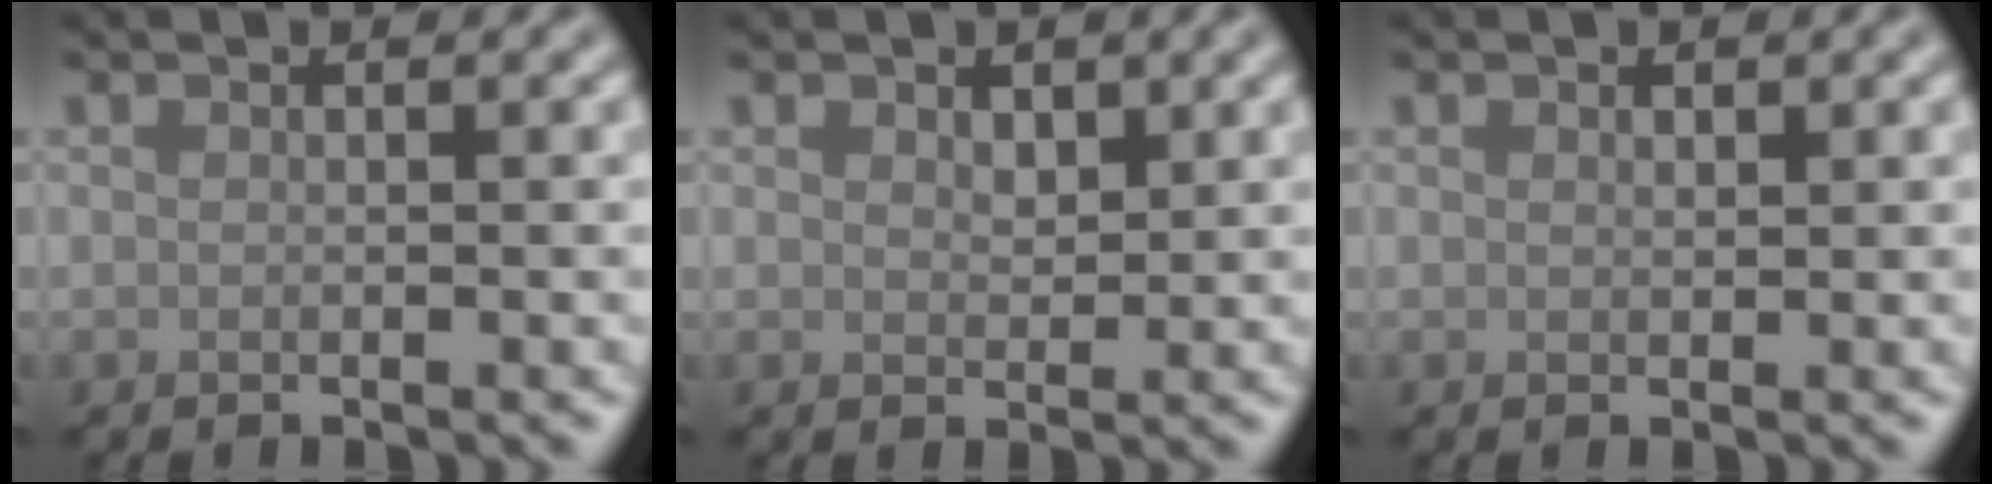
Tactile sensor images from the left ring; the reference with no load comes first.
{"total": 1.4, "force": [0.9, 0.8, 0.7], "torque": [-0.011, -0.003, 0.016]}
{"total": 0.5, "force": [0.4, 0.3, 0.2], "torque": [-0.002, -0.003, 0.006]}